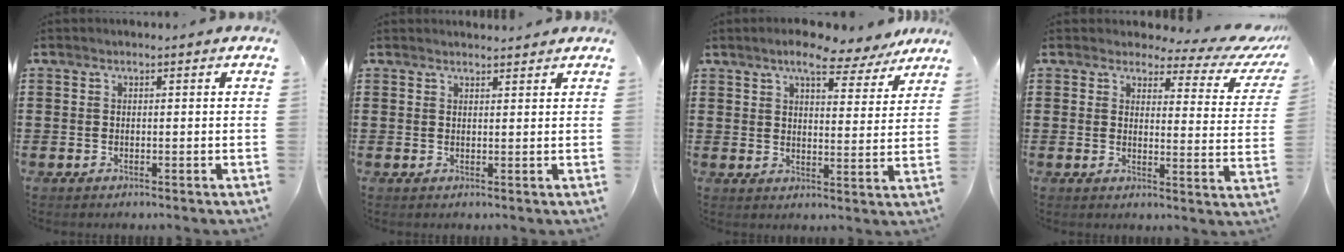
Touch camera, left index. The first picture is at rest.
{"total": 1.3, "force": [1.3, 0.2, 0.1], "torque": [-0.006, 0.000, 0.026]}
{"total": 7.4, "force": [6.1, 1.9, 3.8], "torque": [-0.069, -0.021, 0.104]}
{"total": 4.2, "force": [3.1, 1.5, 2.3], "torque": [-0.046, -0.020, 0.047]}